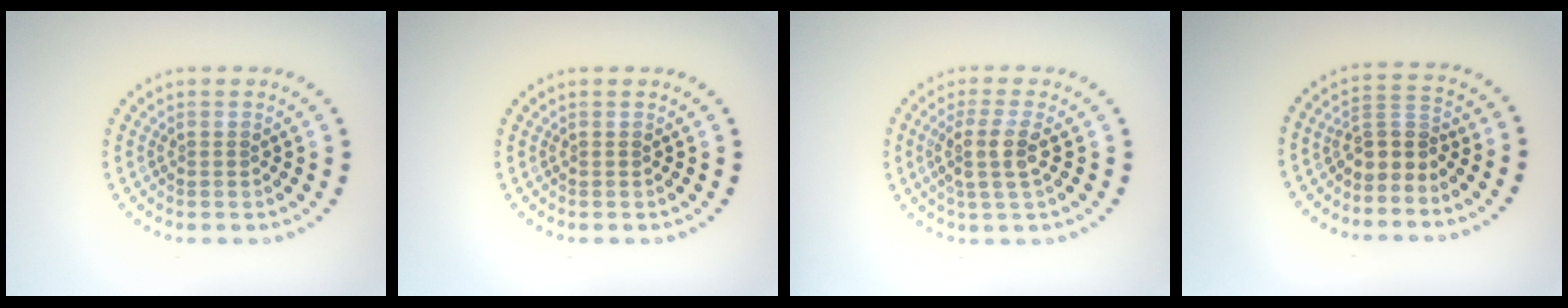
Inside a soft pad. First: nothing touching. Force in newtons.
{"total": 0.0}
{"total": 3.1, "press": 2.5, "slide": 1.8}
{"total": 2.4, "press": 2.0, "slide": 1.5}